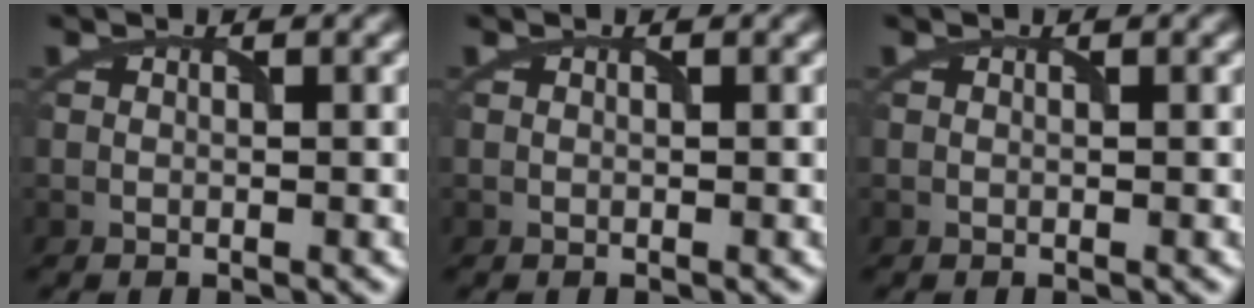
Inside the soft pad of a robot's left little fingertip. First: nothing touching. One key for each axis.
{"total": 0.0}
{"total": 0.0}